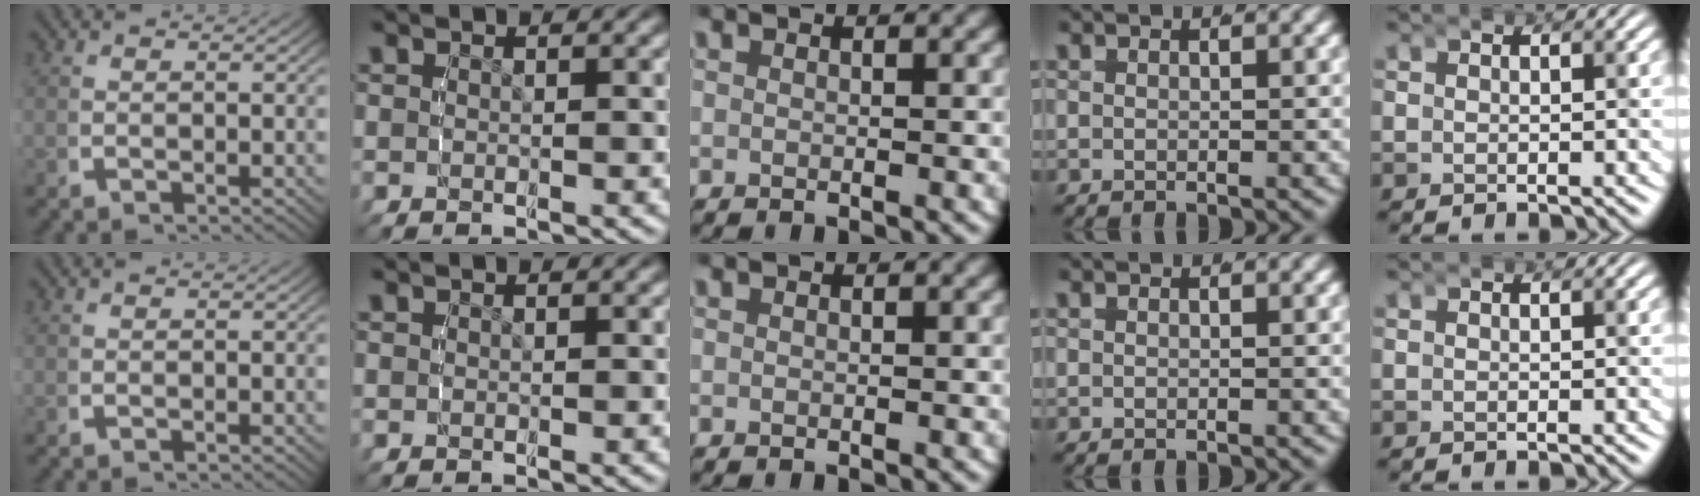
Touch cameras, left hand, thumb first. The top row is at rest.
{}